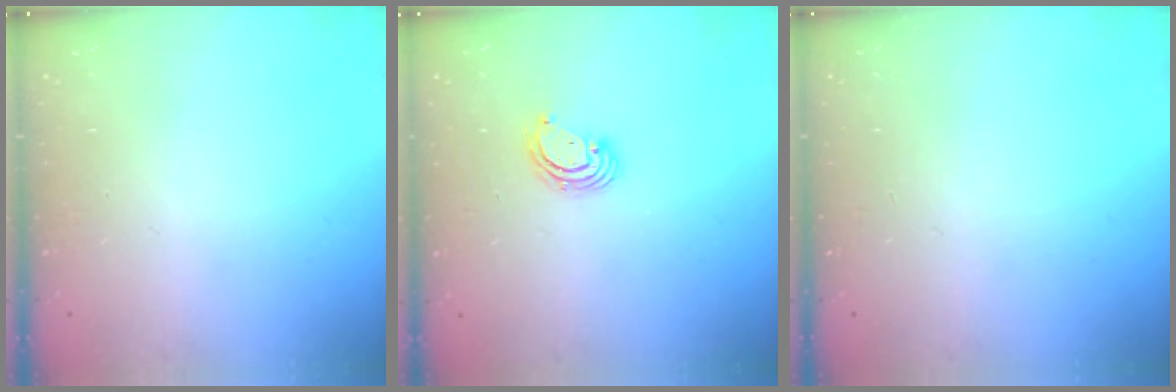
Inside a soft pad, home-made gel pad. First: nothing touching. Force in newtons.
{"total": 4.0, "press": 3.9, "slide": 0.2}
{"total": 0.0}